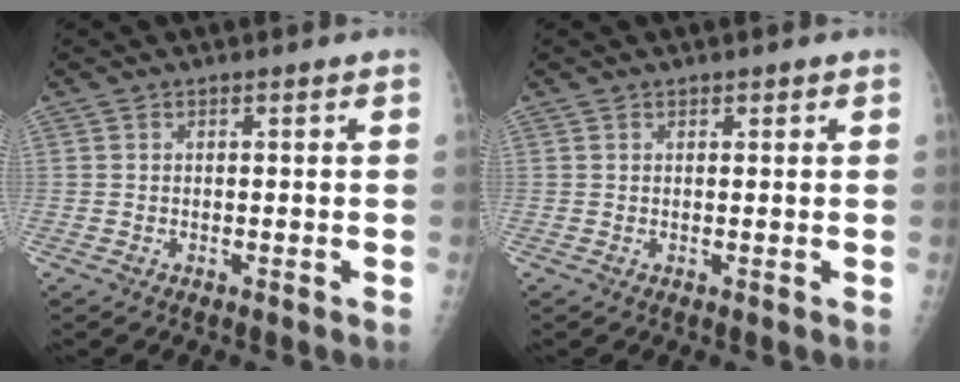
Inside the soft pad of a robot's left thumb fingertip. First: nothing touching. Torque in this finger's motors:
{"motor_torque": [-0.08, -0.11, -0.20, -0.28, -0.01]}